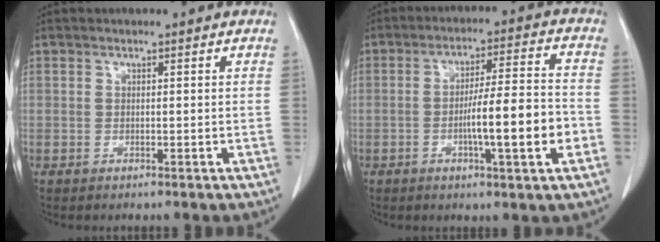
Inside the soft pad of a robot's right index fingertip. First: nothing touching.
{"total": 10.8, "force": [-2.9, 0.4, 10.4], "torque": [-0.164, 0.004, -0.047]}